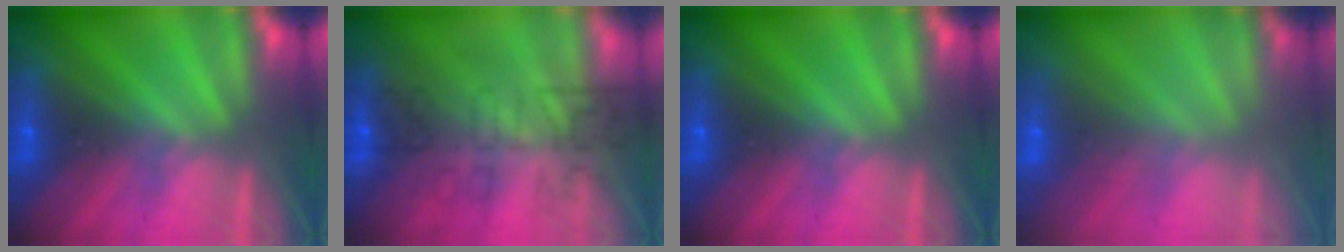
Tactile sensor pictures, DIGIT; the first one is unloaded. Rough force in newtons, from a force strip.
{"total": 10.2}
{"total": 0.0}
{"total": 2.9}